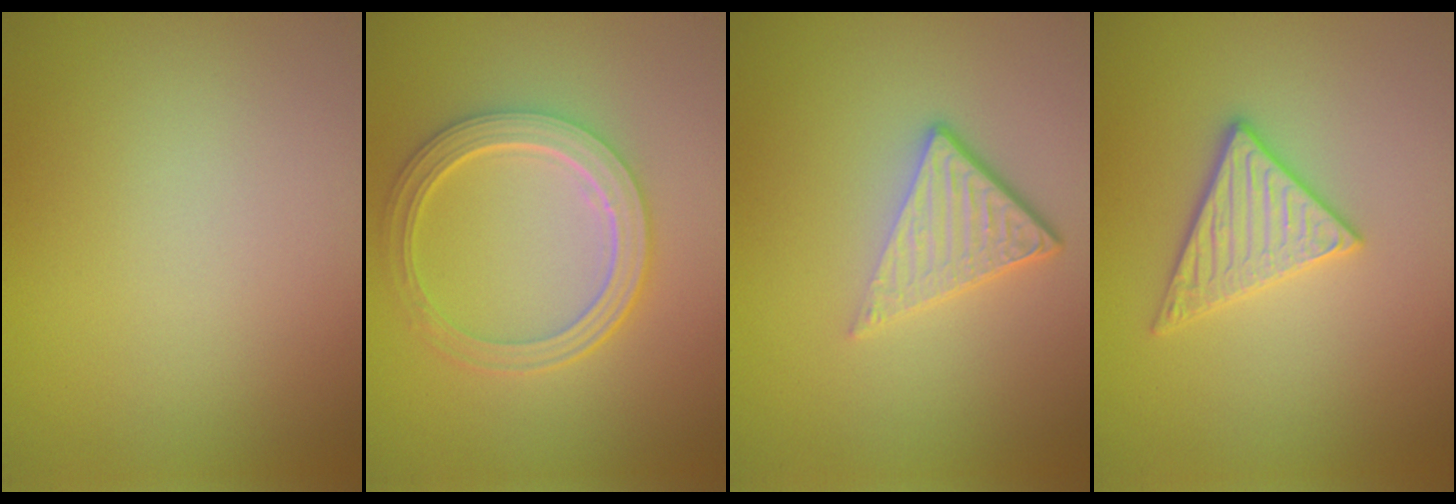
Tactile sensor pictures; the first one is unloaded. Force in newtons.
{"total": 5.2, "press": 4.0, "slide": 3.3}
{"total": 4.1, "press": 2.7, "slide": 3.1}
{"total": 3.0, "press": 2.9, "slide": 0.6}